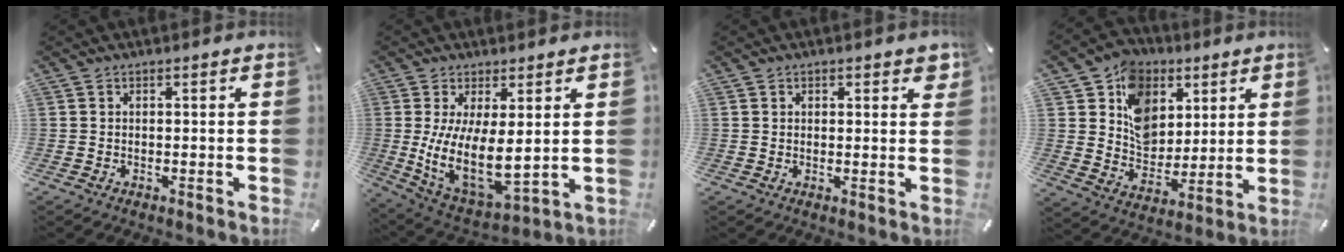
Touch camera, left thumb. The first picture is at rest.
{"total": 12.3, "force": [2.9, 5.9, 10.4], "torque": [-0.215, -0.040, 0.059]}
{"total": 1.8, "force": [1.1, 1.0, 0.9], "torque": [-0.004, -0.002, 0.016]}
{"total": 12.3, "force": [4.8, 10.5, 4.3], "torque": [-0.083, -0.029, 0.095]}